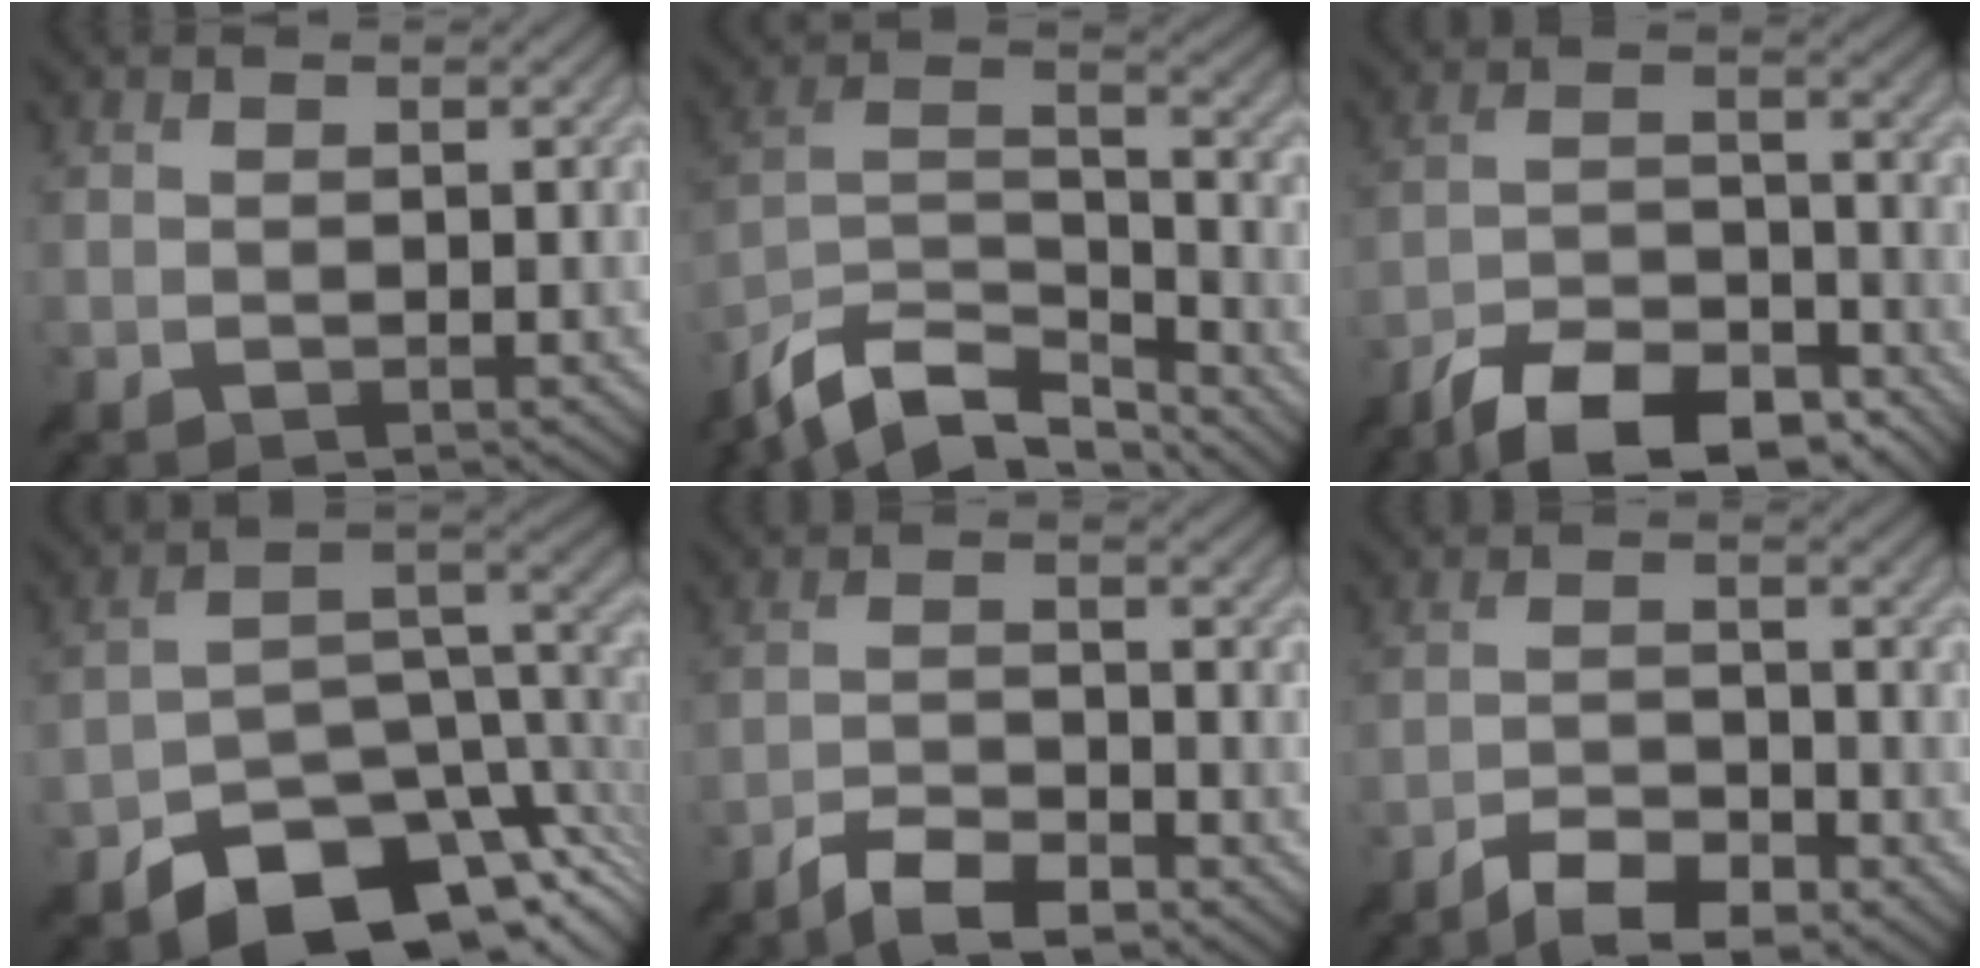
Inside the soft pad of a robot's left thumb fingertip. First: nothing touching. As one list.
[{"total": 11.9, "force": [-9.2, 4.3, 6.2], "torque": [-0.143, 0.000, -0.173]}, {"total": 12.9, "force": [-9.8, 4.4, 7.2], "torque": [-0.132, -0.001, -0.180]}, {"total": 13.0, "force": [-8.3, 6.4, 7.8], "torque": [-0.129, -0.011, -0.141]}, {"total": 6.1, "force": [-4.6, 1.5, 3.7], "torque": [-0.076, 0.000, -0.090]}, {"total": 6.3, "force": [-4.7, 1.7, 3.9], "torque": [-0.078, 0.001, -0.088]}]